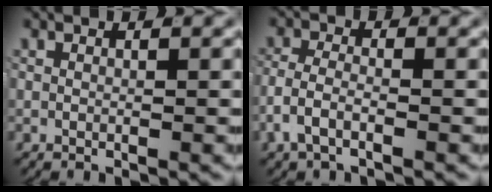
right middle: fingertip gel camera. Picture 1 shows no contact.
{"total": 3.0, "force": [-1.4, 1.4, 2.2], "torque": [-0.052, -0.006, -0.025]}